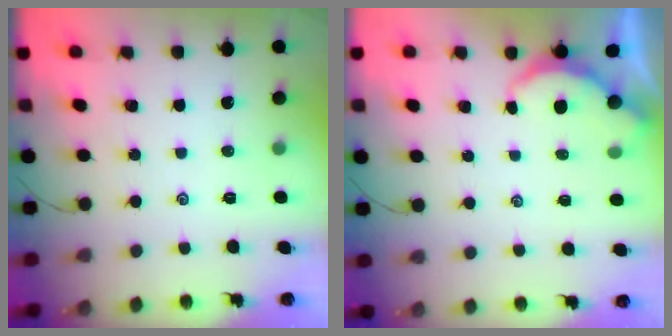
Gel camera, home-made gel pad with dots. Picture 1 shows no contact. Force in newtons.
{"total": 2.7, "press": 2.7, "slide": 0.3}